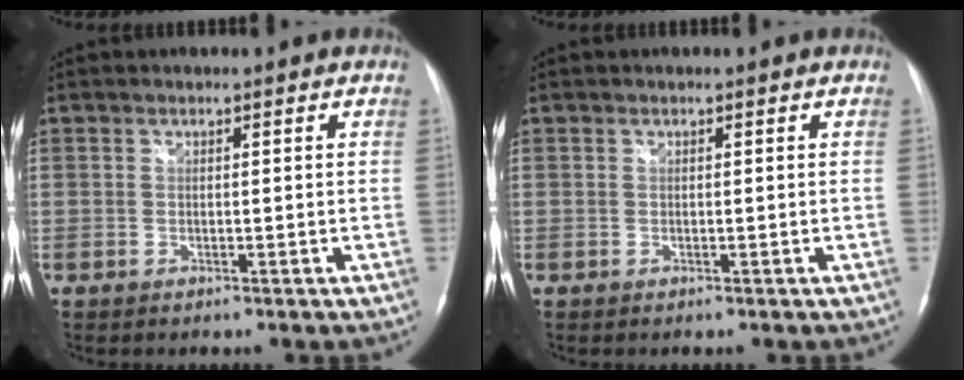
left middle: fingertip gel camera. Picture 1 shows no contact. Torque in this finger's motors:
{"motor_torque": [-0.17, 0.04, 0.00, 0.01]}